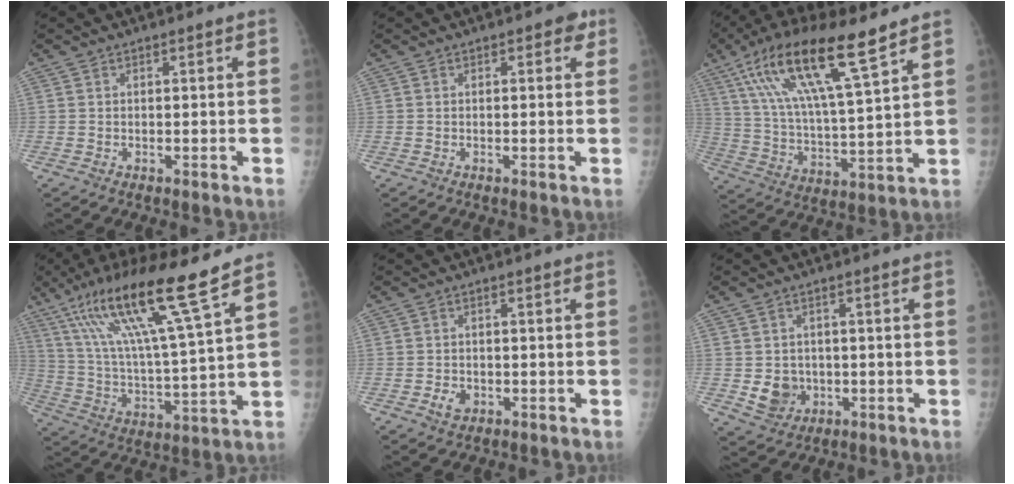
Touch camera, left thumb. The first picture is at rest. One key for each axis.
{"total": 1.9, "fx": 0.8, "fy": 1.2, "fz": 1.2, "tx": 0.002, "ty": 0.002, "tz": 0.004}
{"total": 19.1, "fx": 11.1, "fy": 3.5, "fz": 15.2, "tx": -0.286, "ty": -0.027, "tz": 0.208}
{"total": 19.3, "fx": 12.4, "fy": 0.5, "fz": 14.8, "tx": -0.261, "ty": -0.049, "tz": 0.223}
{"total": 2.5, "fx": -0.9, "fy": 2.0, "fz": 1.3, "tx": -0.017, "ty": 0.002, "tz": -0.010}
{"total": 5.7, "fx": -0.7, "fy": 5.1, "fz": 2.5, "tx": -0.018, "ty": 0.003, "tz": -0.001}